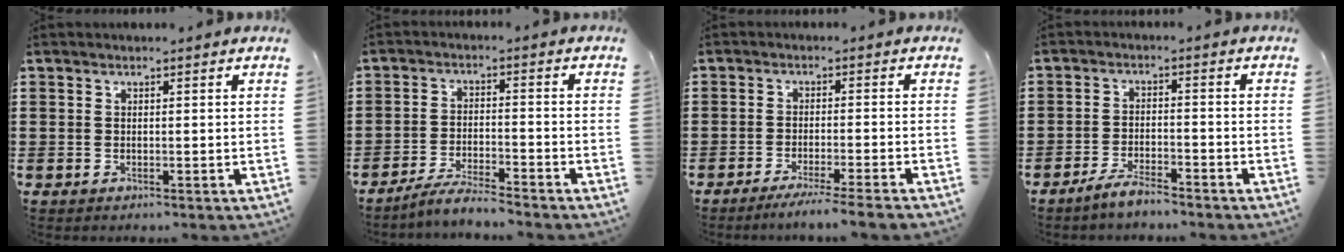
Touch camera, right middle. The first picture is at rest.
{"total": 4.4, "force": [-4.1, 0.2, 1.5], "torque": [-0.034, 0.000, -0.083]}
{"total": 3.4, "force": [-3.1, -0.5, 1.5], "torque": [-0.023, -0.006, -0.059]}
{"total": 3.7, "force": [-3.4, 0.4, 1.5], "torque": [-0.039, 0.002, -0.069]}